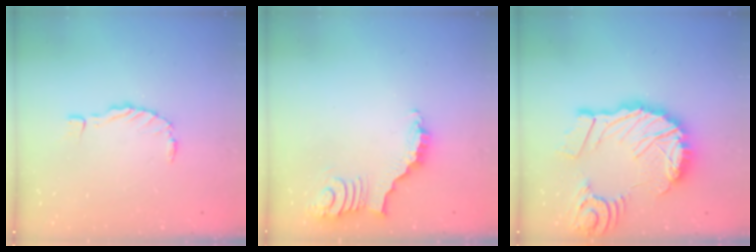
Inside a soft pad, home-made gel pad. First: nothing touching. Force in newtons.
{"total": 3.7, "press": 3.6, "slide": 0.7}
{"total": 25.3, "press": 25.1, "slide": 3.2}